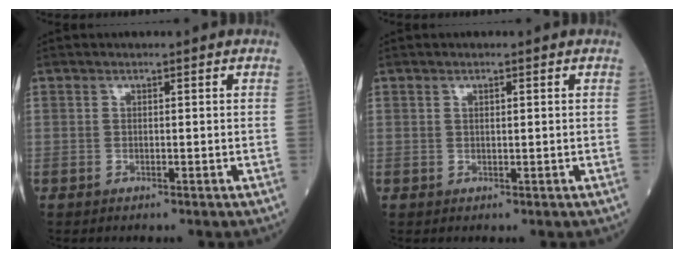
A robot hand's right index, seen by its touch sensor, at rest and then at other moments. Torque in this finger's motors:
{"motor_torque": [-0.09, 0.01, -0.03, -0.01]}